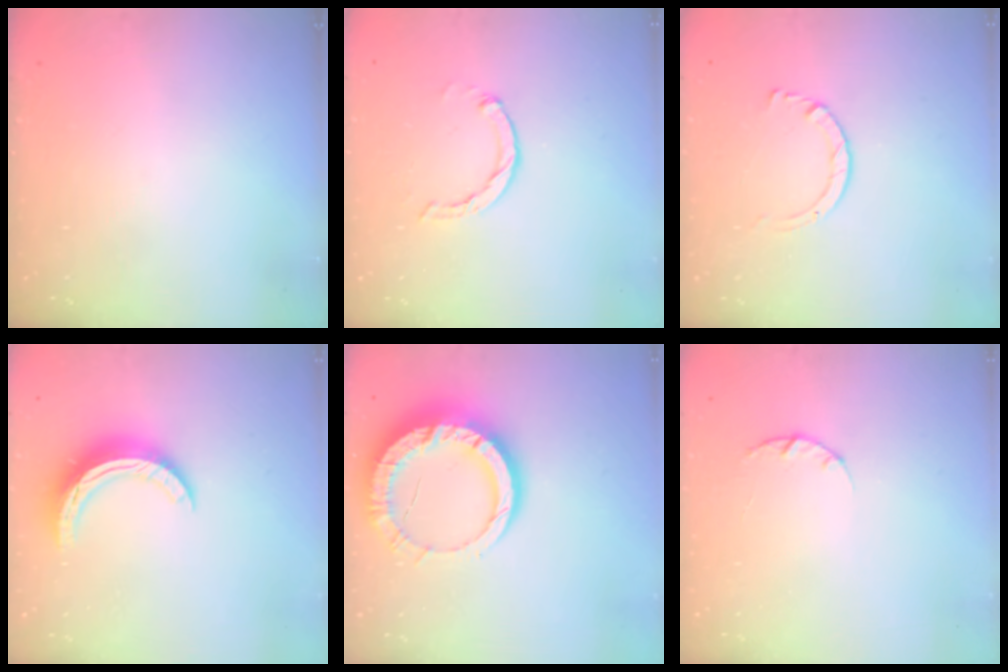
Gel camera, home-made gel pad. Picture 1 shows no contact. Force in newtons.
{"total": 2.7, "press": 2.7, "slide": 0.5}
{"total": 2.9, "press": 2.9, "slide": 0.2}
{"total": 10.3, "press": 10.3, "slide": 0.3}
{"total": 14.3, "press": 14.3, "slide": 1.4}
{"total": 2.0, "press": 1.9, "slide": 0.4}